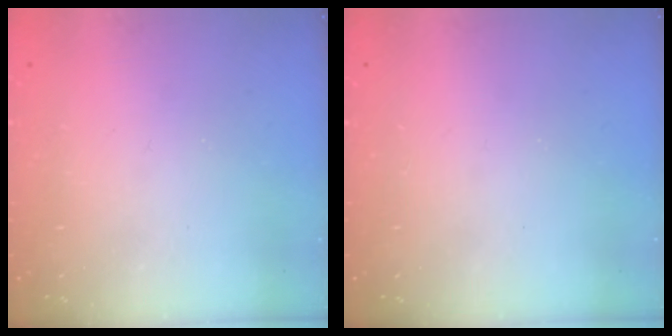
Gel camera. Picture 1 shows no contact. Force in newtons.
{"total": 0.0}